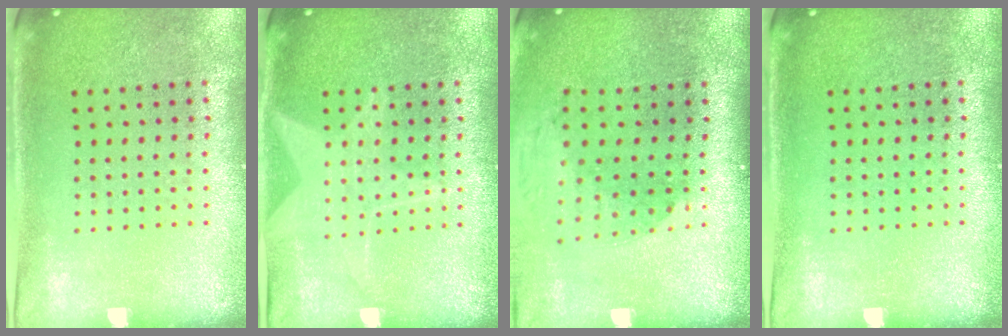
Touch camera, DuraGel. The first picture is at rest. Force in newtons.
{"total": 2.0, "press": 2.0, "slide": 0.4}
{"total": 1.6, "press": 1.3, "slide": 0.9}
{"total": 0.0}